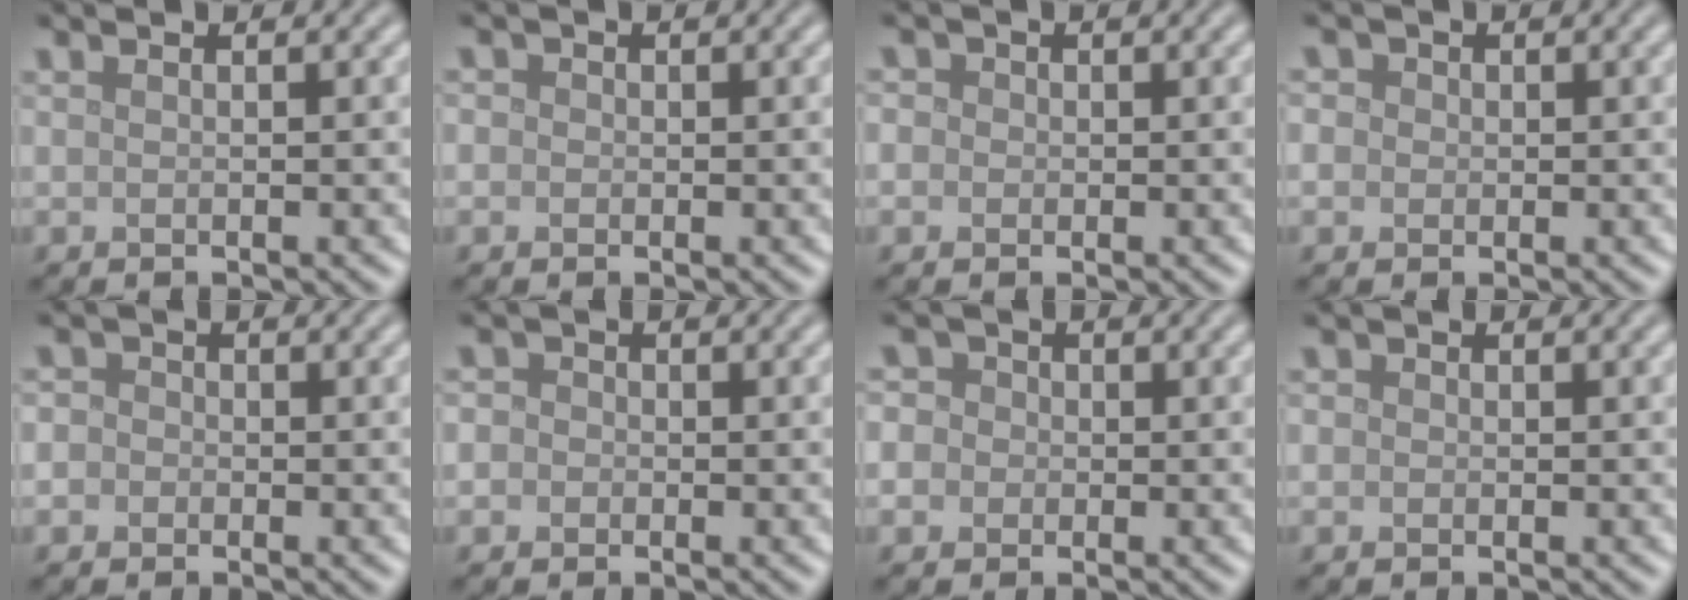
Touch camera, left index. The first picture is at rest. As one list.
[{"total": 1.4, "force": [0.3, 1.3, 0.5], "torque": [-0.002, 0.005, -0.011]}, {"total": 2.6, "force": [0.7, 2.3, 1.0], "torque": [0.002, 0.019, -0.016]}, {"total": 3.0, "force": [1.0, 2.6, 1.2], "torque": [-0.006, 0.021, -0.010]}, {"total": 2.8, "force": [0.2, 2.6, 1.0], "torque": [0.010, 0.016, -0.034]}, {"total": 2.8, "force": [0.3, 2.6, 1.1], "torque": [0.010, 0.017, -0.031]}, {"total": 5.4, "force": [0.4, 5.1, 1.9], "torque": [-0.034, 0.037, -0.028]}, {"total": 0.9, "force": [0.2, 0.9, 0.3], "torque": [-0.002, 0.001, -0.007]}]